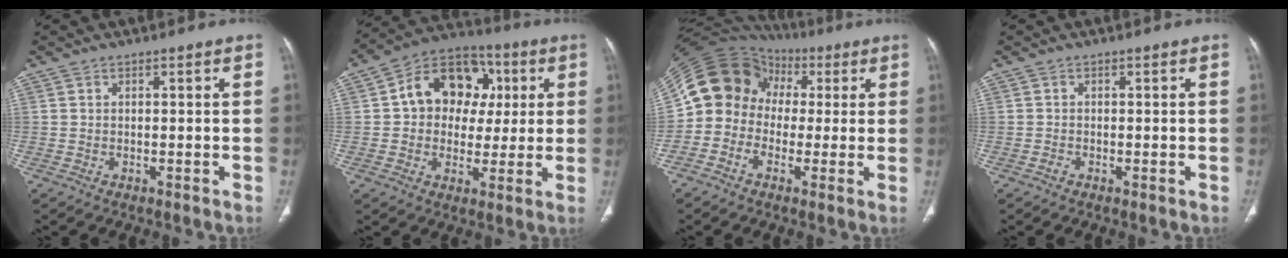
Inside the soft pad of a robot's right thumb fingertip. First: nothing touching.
{"total": 15.1, "force": [2.7, 12.0, 8.8], "torque": [-0.094, 0.018, 0.035]}
{"total": 14.3, "force": [1.2, 12.5, 6.7], "torque": [-0.107, 0.046, 0.014]}
{"total": 0.7, "force": [-0.4, 0.4, 0.4], "torque": [-0.010, -0.001, -0.010]}